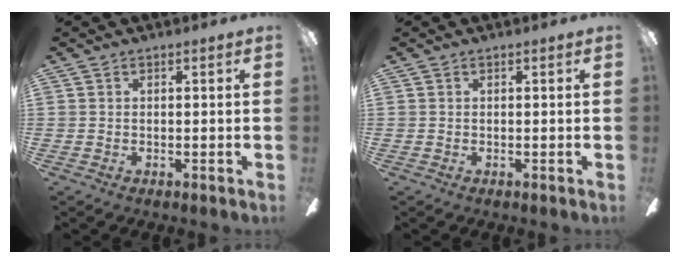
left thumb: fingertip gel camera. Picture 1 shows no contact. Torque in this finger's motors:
{"motor_torque": [0.00, 0.00, -0.16, 0.16, 0.00]}